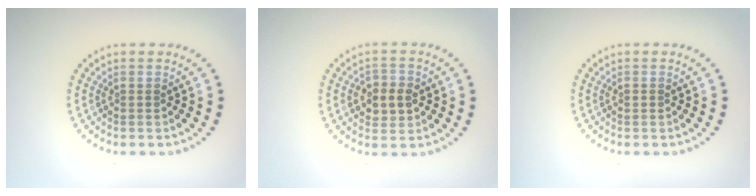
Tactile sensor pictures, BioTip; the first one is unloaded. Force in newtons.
{"total": 2.8, "press": 2.8, "slide": 0.4}
{"total": 0.5, "press": 0.5, "slide": 0.1}